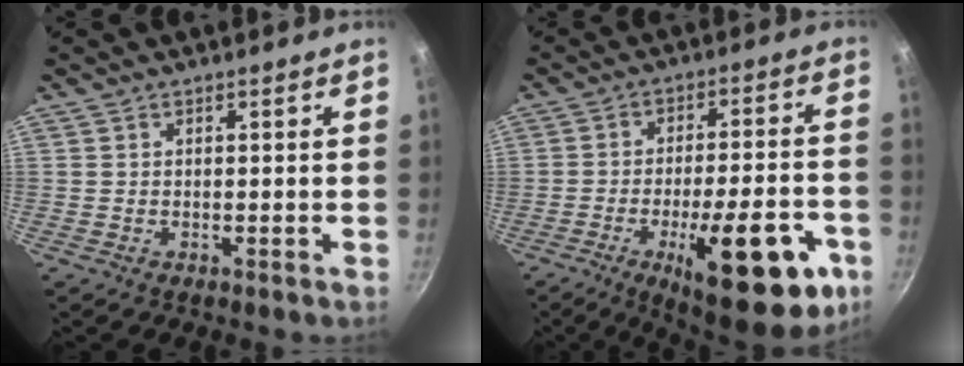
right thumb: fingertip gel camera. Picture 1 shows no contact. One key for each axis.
{"total": 21.8, "fx": -9.0, "fy": 7.6, "fz": 18.4, "tx": -0.212, "ty": 0.028, "tz": -0.120}